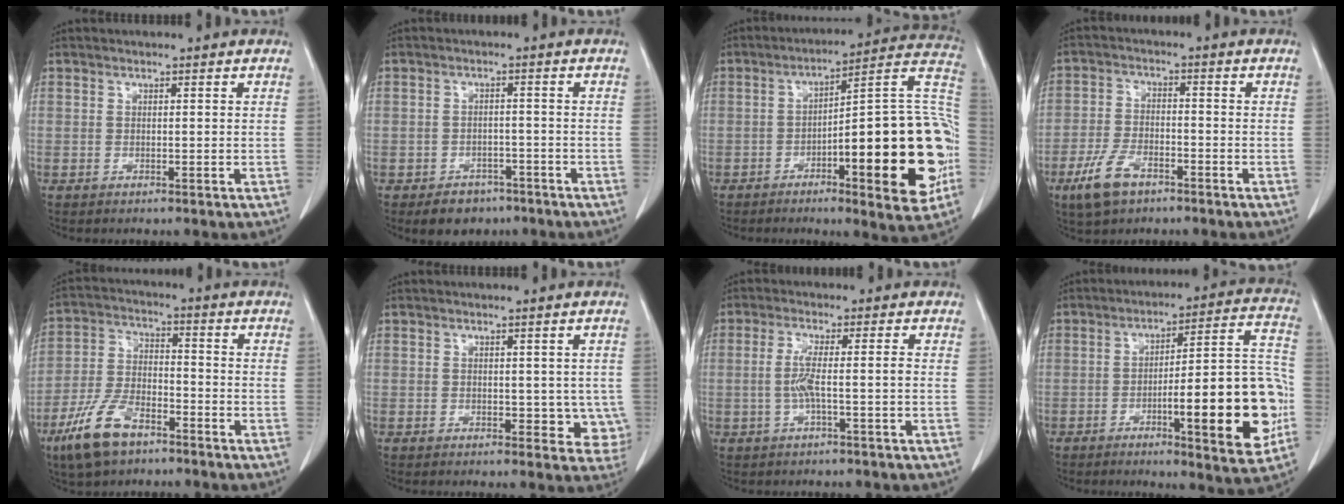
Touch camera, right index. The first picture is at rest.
{"total": 4.9, "force": [-3.3, 3.4, 1.3], "torque": [-0.017, 0.007, -0.043]}
{"total": 23.7, "force": [-5.8, 4.1, 22.6], "torque": [-0.252, 0.025, -0.073]}
{"total": 7.1, "force": [-4.3, 3.5, 4.5], "torque": [-0.098, -0.004, -0.076]}
{"total": 10.4, "force": [-6.7, 4.5, 6.6], "torque": [-0.146, -0.006, -0.127]}
{"total": 4.2, "force": [0.2, 2.9, 3.1], "torque": [-0.011, -0.001, 0.006]}
{"total": 3.9, "force": [-0.8, -0.2, 3.8], "torque": [-0.080, 0.004, -0.015]}
{"total": 19.9, "force": [-5.4, 3.1, 18.8], "torque": [-0.215, 0.025, -0.069]}